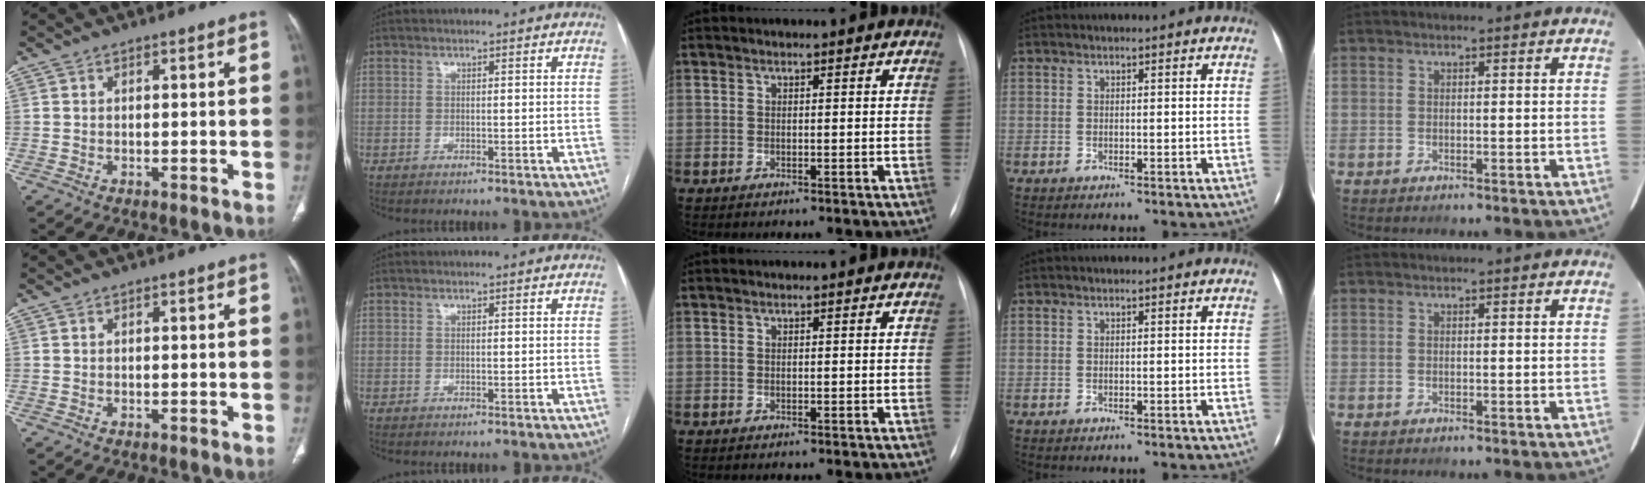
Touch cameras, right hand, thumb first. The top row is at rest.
{}